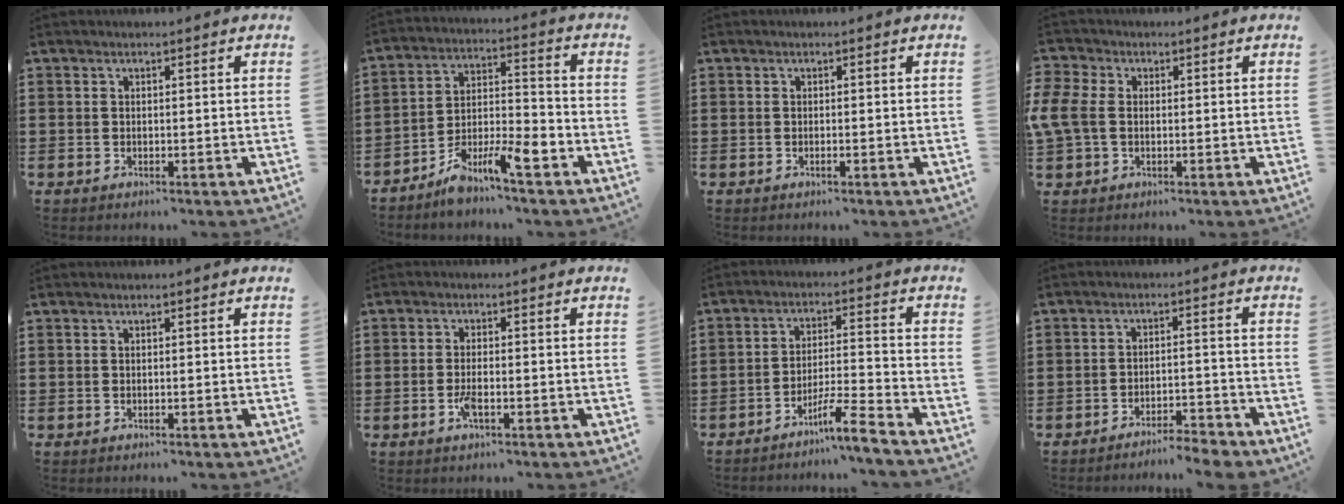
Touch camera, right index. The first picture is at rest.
{"total": 8.6, "force": [-6.2, 2.4, 5.5], "torque": [-0.105, 0.001, -0.118]}
{"total": 0.5, "force": [-0.3, -0.2, 0.4], "torque": [-0.006, -0.003, -0.006]}
{"total": 4.3, "force": [0.0, 2.9, 3.2], "torque": [-0.102, -0.005, -0.012]}
{"total": 0.0}
{"total": 2.8, "force": [-1.2, 0.6, 2.5], "torque": [-0.051, -0.003, -0.025]}
{"total": 7.1, "force": [-5.7, 0.0, 4.3], "torque": [-0.076, -0.004, -0.107]}
{"total": 3.7, "force": [-3.7, 0.0, 0.5], "torque": [-0.012, 0.000, -0.078]}